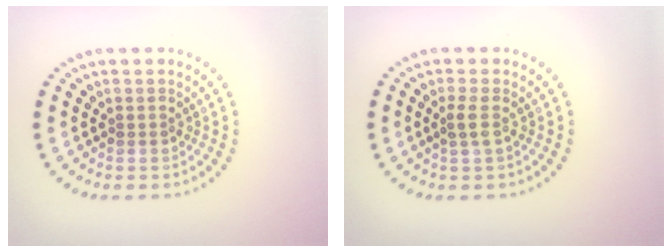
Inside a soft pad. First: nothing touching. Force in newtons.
{"total": 1.2, "press": 1.1, "slide": 0.6}